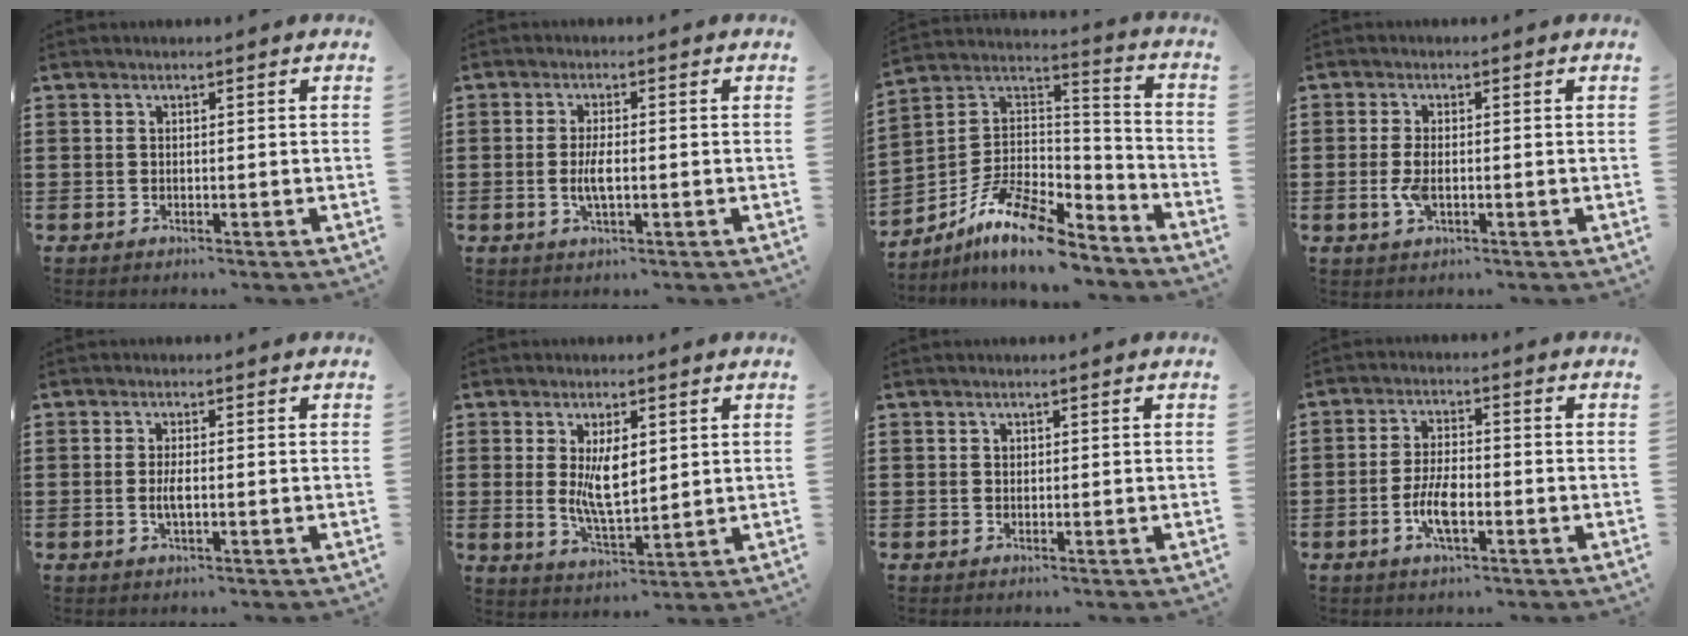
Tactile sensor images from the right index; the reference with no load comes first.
{"total": 3.8, "force": [-0.5, 1.1, 3.6], "torque": [-0.078, -0.006, -0.014]}
{"total": 11.5, "force": [-8.4, 3.8, 6.9], "torque": [-0.139, 0.020, -0.162]}
{"total": 3.4, "force": [-0.7, 1.4, 3.1], "torque": [-0.077, -0.006, -0.019]}
{"total": 2.7, "force": [-0.4, 0.8, 2.5], "torque": [-0.060, -0.006, -0.012]}
{"total": 7.1, "force": [1.1, 3.0, 6.4], "torque": [-0.109, -0.001, 0.017]}
{"total": 0.6, "force": [0.2, 0.5, 0.2], "torque": [-0.004, 0.004, 0.004]}
{"total": 6.0, "force": [-2.0, 2.3, 5.2], "torque": [-0.115, 0.001, -0.043]}